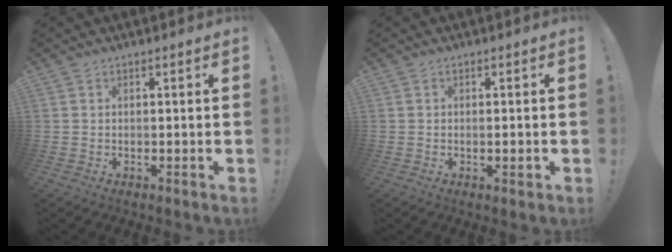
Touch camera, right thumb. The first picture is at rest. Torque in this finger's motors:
{"motor_torque": [-0.09, -0.17, 0.09, 0.00, -0.09]}